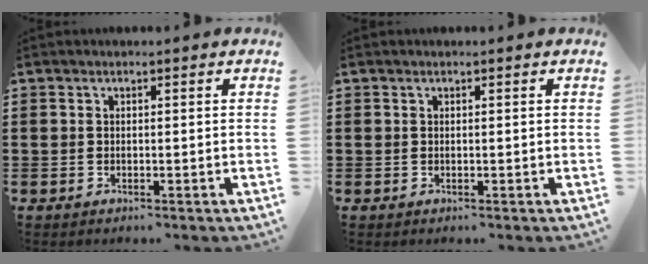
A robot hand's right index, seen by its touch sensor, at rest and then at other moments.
{"total": 0.0}